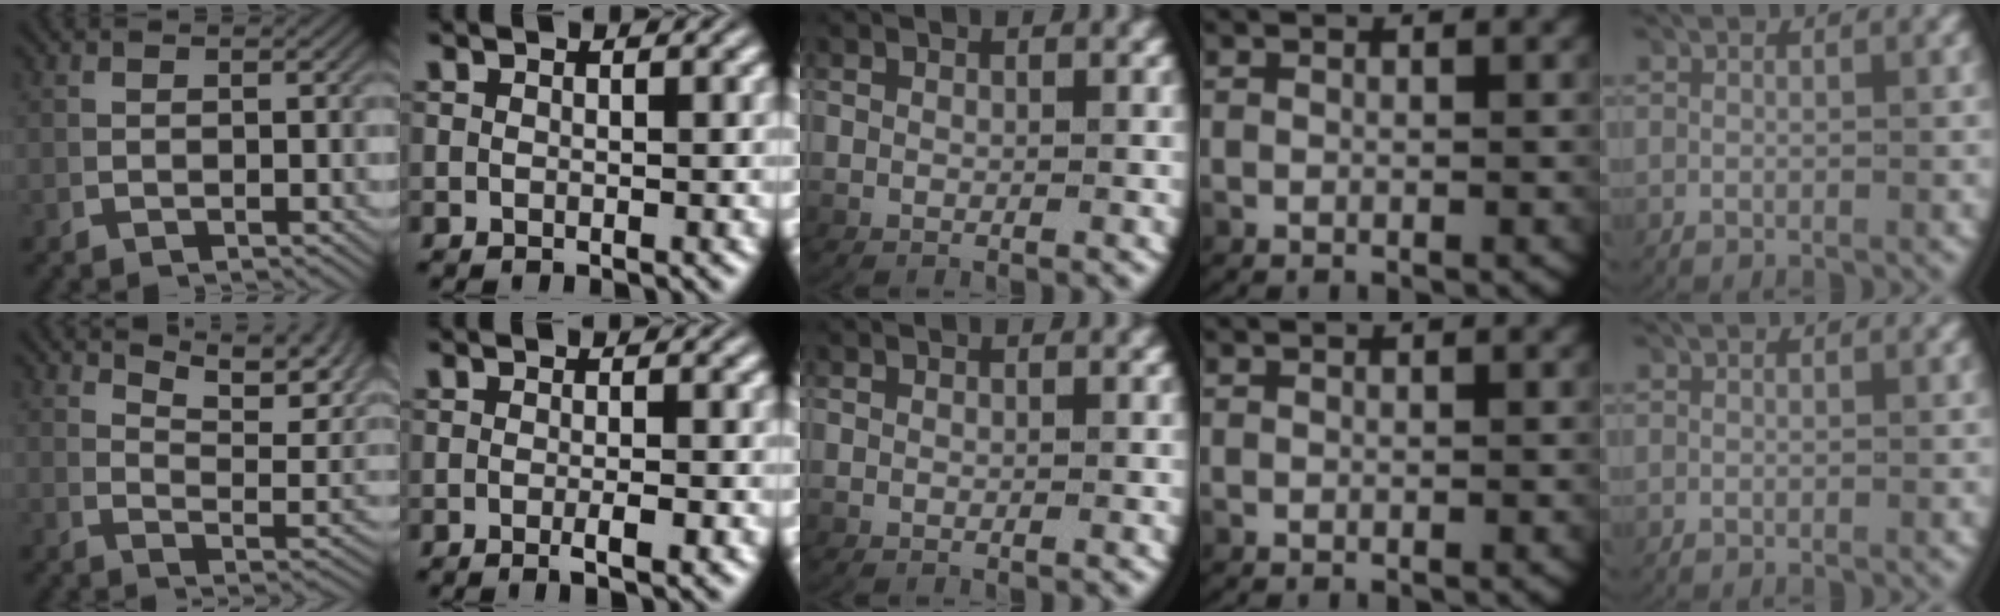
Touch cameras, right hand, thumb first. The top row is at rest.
{"thumb": {"total": 8.4, "force": [5.6, 2.7, 5.7], "torque": [-0.070, 0.013, 0.087]}, "index": {"total": 2.2, "force": [-1.3, 0.1, 1.7], "torque": [-0.026, 0.006, -0.027]}}